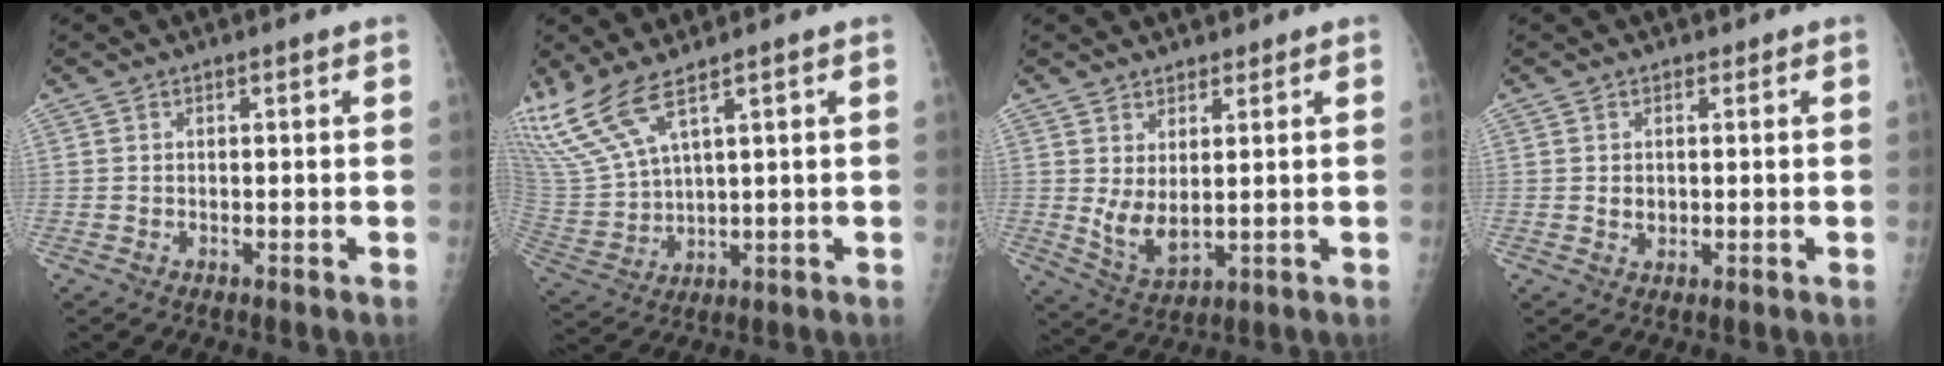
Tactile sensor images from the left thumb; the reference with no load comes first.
{"total": 10.2, "force": [7.6, 2.2, 6.5], "torque": [-0.162, -0.027, 0.178]}
{"total": 6.5, "force": [1.9, 3.9, 4.8], "torque": [-0.075, -0.027, 0.047]}
{"total": 2.0, "force": [0.3, 1.8, 0.9], "torque": [-0.006, -0.002, 0.007]}